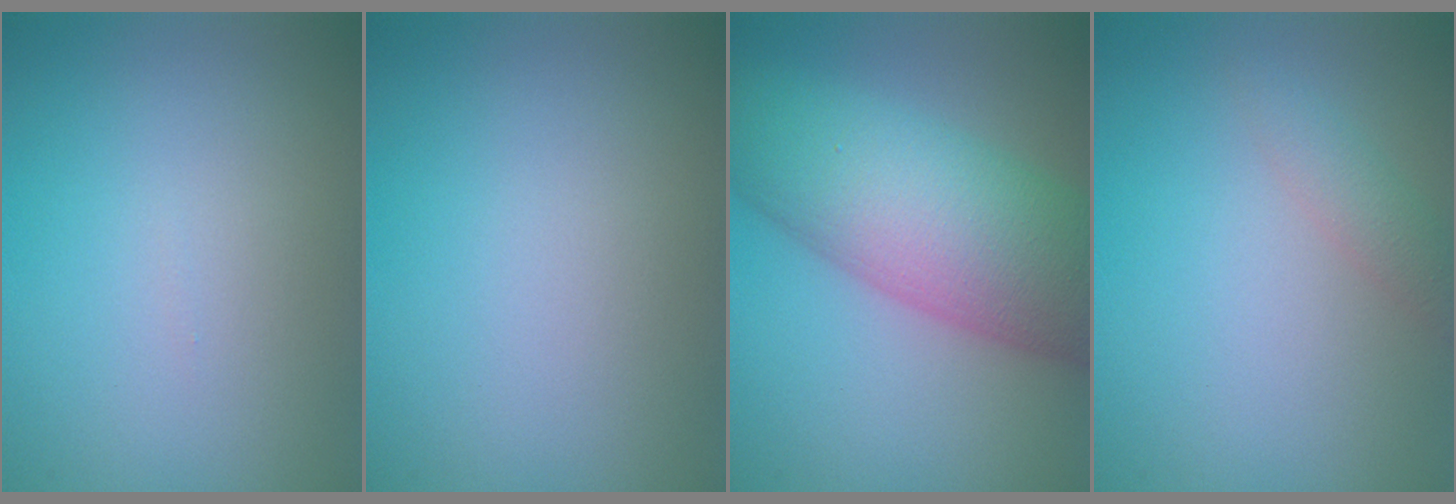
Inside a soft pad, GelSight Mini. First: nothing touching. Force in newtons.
{"total": 0.0}
{"total": 11.6, "press": 11.6, "slide": 0.4}
{"total": 1.5, "press": 1.5, "slide": 0.0}